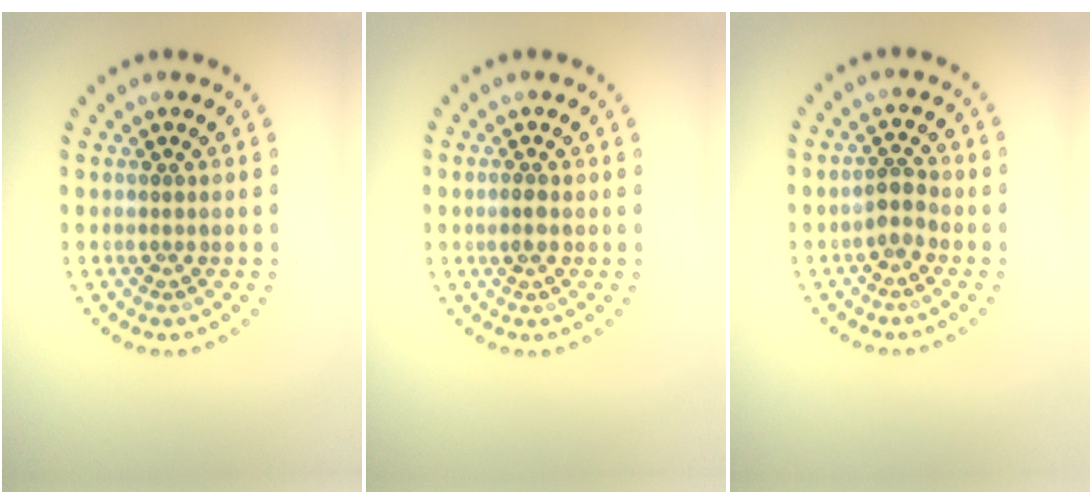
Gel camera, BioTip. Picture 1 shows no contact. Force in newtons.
{"total": 1.2, "press": 1.1, "slide": 0.2}
{"total": 1.8, "press": 1.4, "slide": 1.1}